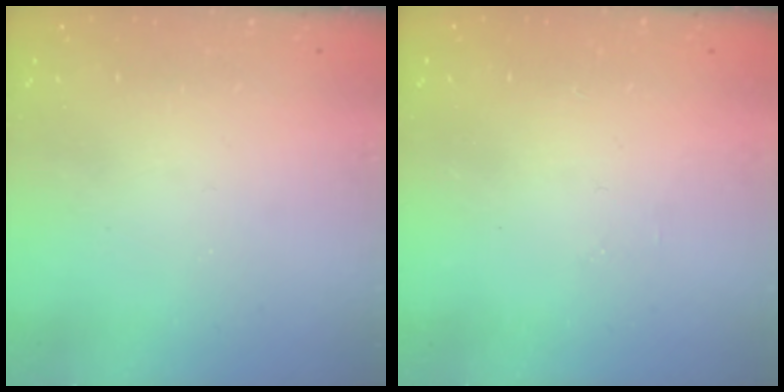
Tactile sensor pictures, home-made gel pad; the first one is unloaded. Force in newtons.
{"total": 1.2, "press": 1.2, "slide": 0.3}